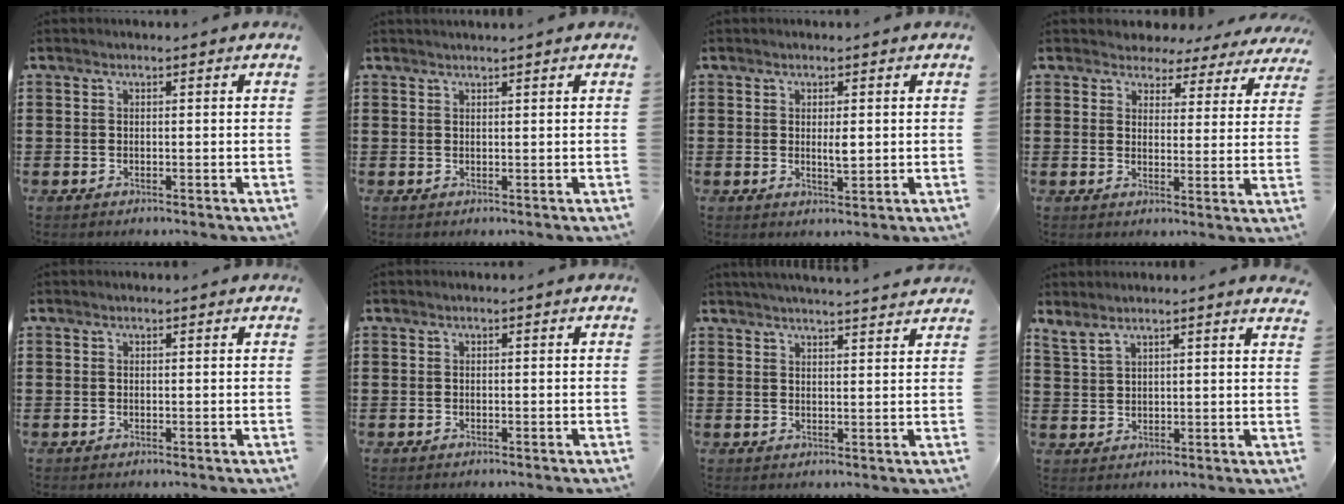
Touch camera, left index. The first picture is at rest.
{"total": 0.8, "force": [0.7, -0.2, 0.1], "torque": [-0.002, -0.001, 0.015]}
{"total": 2.3, "force": [0.3, 0.7, 2.2], "torque": [-0.034, -0.004, 0.004]}
{"total": 3.8, "force": [3.5, 1.4, 0.3], "torque": [-0.019, -0.020, 0.059]}
{"total": 0.0}
{"total": 0.0}
{"total": 3.3, "force": [3.2, -0.7, 0.3], "torque": [-0.015, -0.018, 0.057]}
{"total": 3.7, "force": [3.4, 0.6, 1.3], "torque": [-0.034, -0.008, 0.065]}